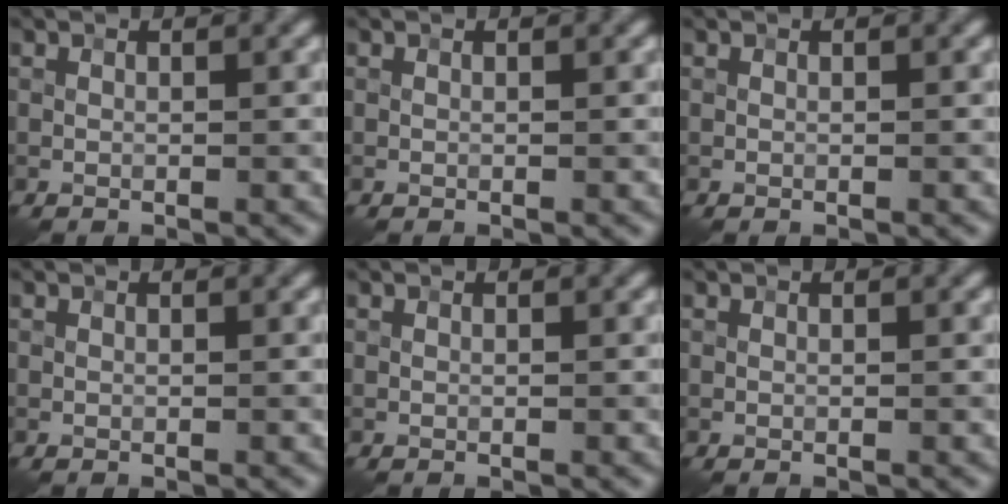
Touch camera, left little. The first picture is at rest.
{"total": 0.0}
{"total": 0.0}
{"total": 0.0}
{"total": 0.0}
{"total": 0.0}